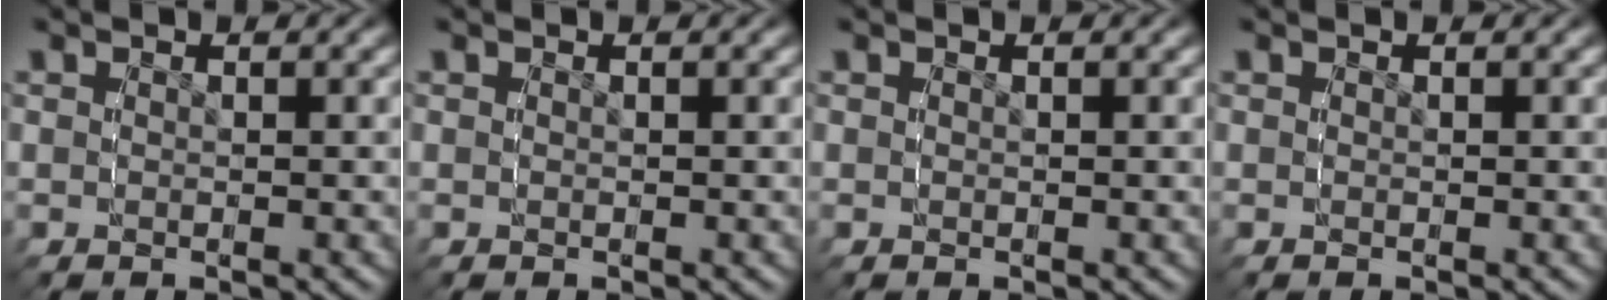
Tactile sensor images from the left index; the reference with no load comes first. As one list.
[{"total": 0.0}, {"total": 0.0}, {"total": 0.0}]